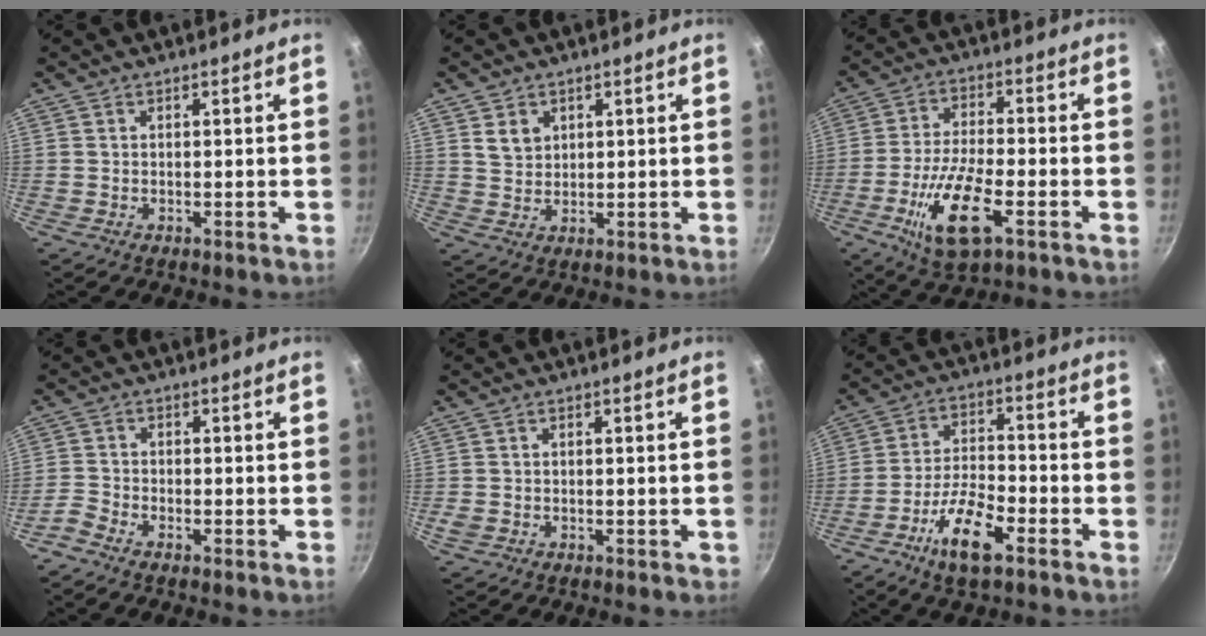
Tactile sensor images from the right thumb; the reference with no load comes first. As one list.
[{"total": 3.9, "force": [1.7, 3.1, 1.8], "torque": [-0.018, -0.005, 0.039]}, {"total": 13.4, "force": [-5.1, 4.6, 11.5], "torque": [-0.225, 0.006, -0.095]}, {"total": 2.7, "force": [-2.2, 0.8, 1.3], "torque": [-0.039, 0.016, -0.054]}, {"total": 2.0, "force": [-0.6, 1.5, 1.1], "torque": [-0.017, 0.000, -0.004]}, {"total": 10.5, "force": [-5.8, 3.4, 8.1], "torque": [-0.150, 0.033, -0.109]}]